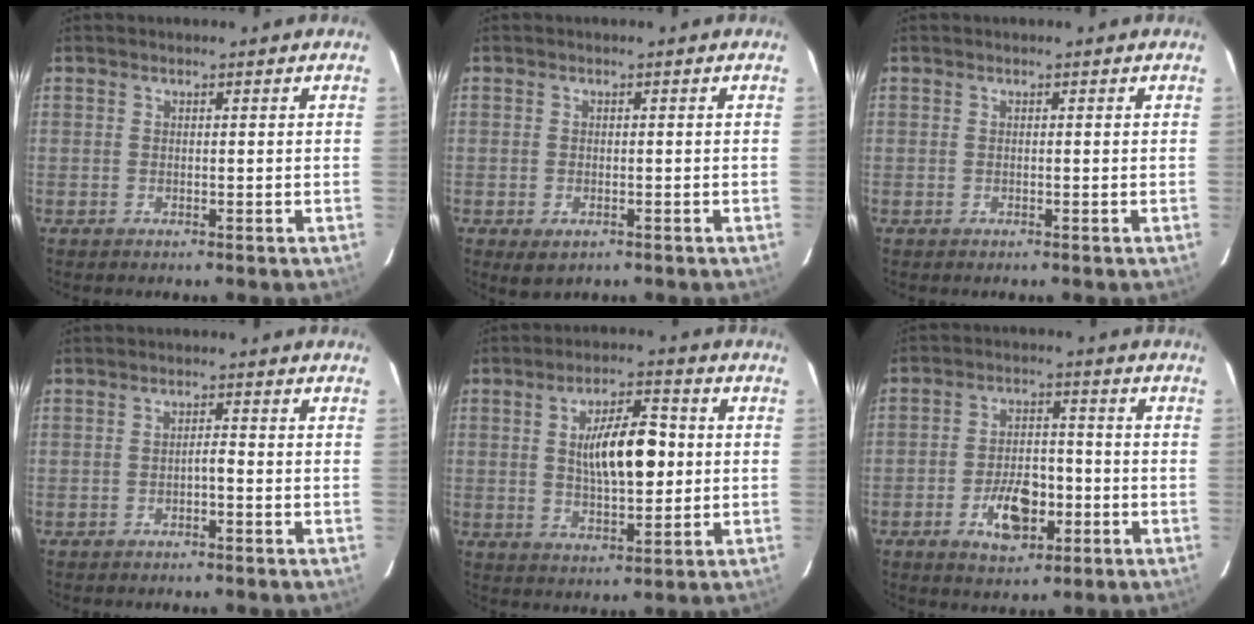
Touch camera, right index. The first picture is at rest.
{"total": 2.4, "force": [-1.2, 1.4, 1.5], "torque": [-0.026, -0.005, -0.007]}
{"total": 0.0}
{"total": 1.3, "force": [-0.7, 0.1, 1.1], "torque": [-0.015, 0.004, -0.013]}
{"total": 10.3, "force": [1.0, 3.4, 9.6], "torque": [-0.166, 0.012, 0.019]}
{"total": 8.1, "force": [-3.1, 4.1, 6.3], "torque": [-0.115, 0.007, -0.049]}